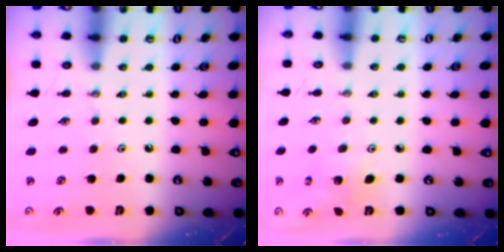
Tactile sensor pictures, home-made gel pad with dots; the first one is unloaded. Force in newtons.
{"total": 3.1, "press": 3.1, "slide": 0.1}